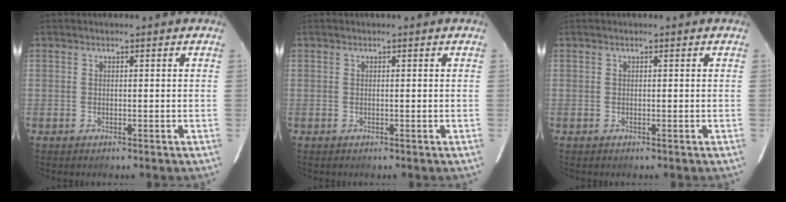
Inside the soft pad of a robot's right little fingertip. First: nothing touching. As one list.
[{"total": 0.0}, {"total": 0.0}]